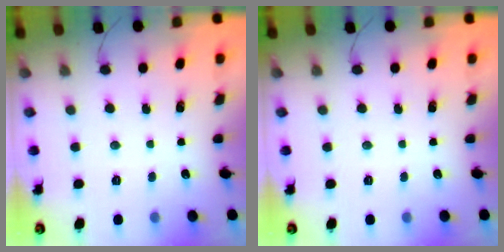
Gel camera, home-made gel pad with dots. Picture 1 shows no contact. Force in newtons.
{"total": 0.0}